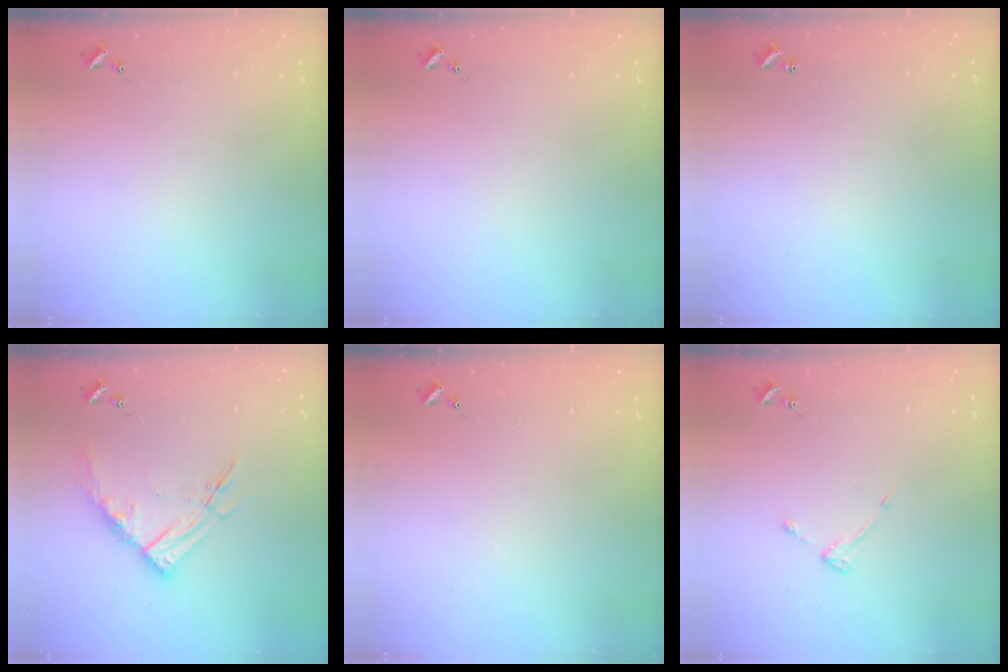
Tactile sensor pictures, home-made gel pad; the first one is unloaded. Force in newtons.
{"total": 0.0}
{"total": 0.9, "press": 0.9, "slide": 0.2}
{"total": 12.1, "press": 12.0, "slide": 1.2}
{"total": 0.0}
{"total": 2.8, "press": 2.8, "slide": 0.3}